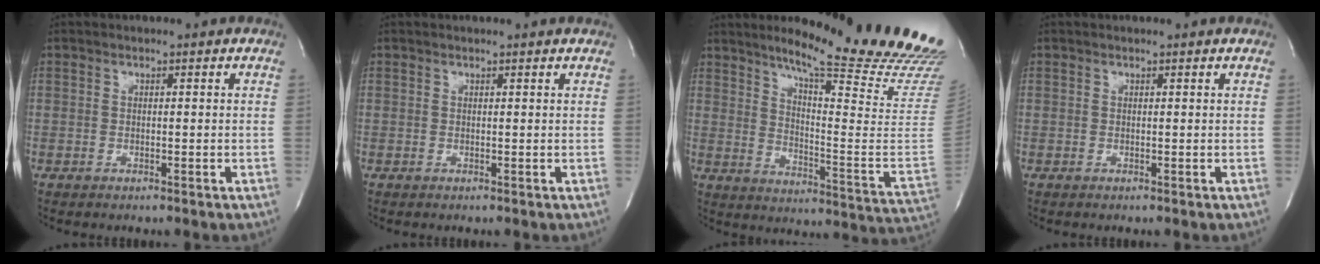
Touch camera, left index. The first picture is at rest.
{"total": 1.6, "force": [1.6, -0.2, 0.3], "torque": [-0.013, 0.003, 0.016]}
{"total": 24.9, "force": [21.0, -0.4, 13.4], "torque": [-0.196, -0.118, 0.268]}
{"total": 1.0, "force": [1.0, -0.1, 0.2], "torque": [-0.008, 0.004, 0.011]}